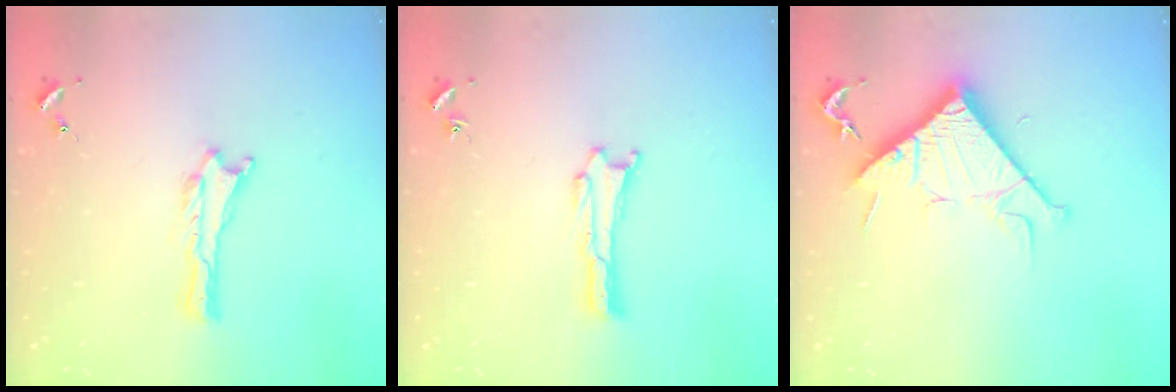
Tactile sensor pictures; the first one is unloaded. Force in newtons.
{"total": 0.0}
{"total": 10.2, "press": 10.2, "slide": 0.3}